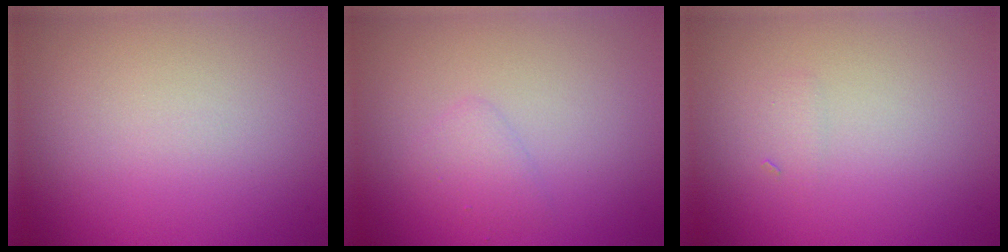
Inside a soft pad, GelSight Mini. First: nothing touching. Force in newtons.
{"total": 1.3, "press": 1.3, "slide": 0.1}
{"total": 0.6, "press": 0.6, "slide": 0.0}